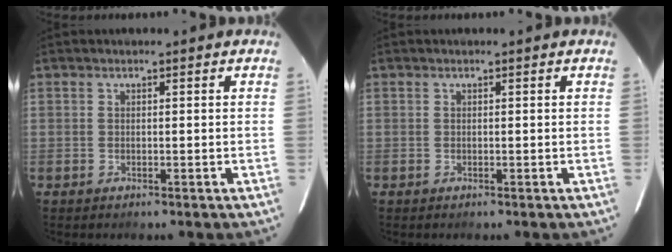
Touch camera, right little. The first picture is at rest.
{"total": 0.0}